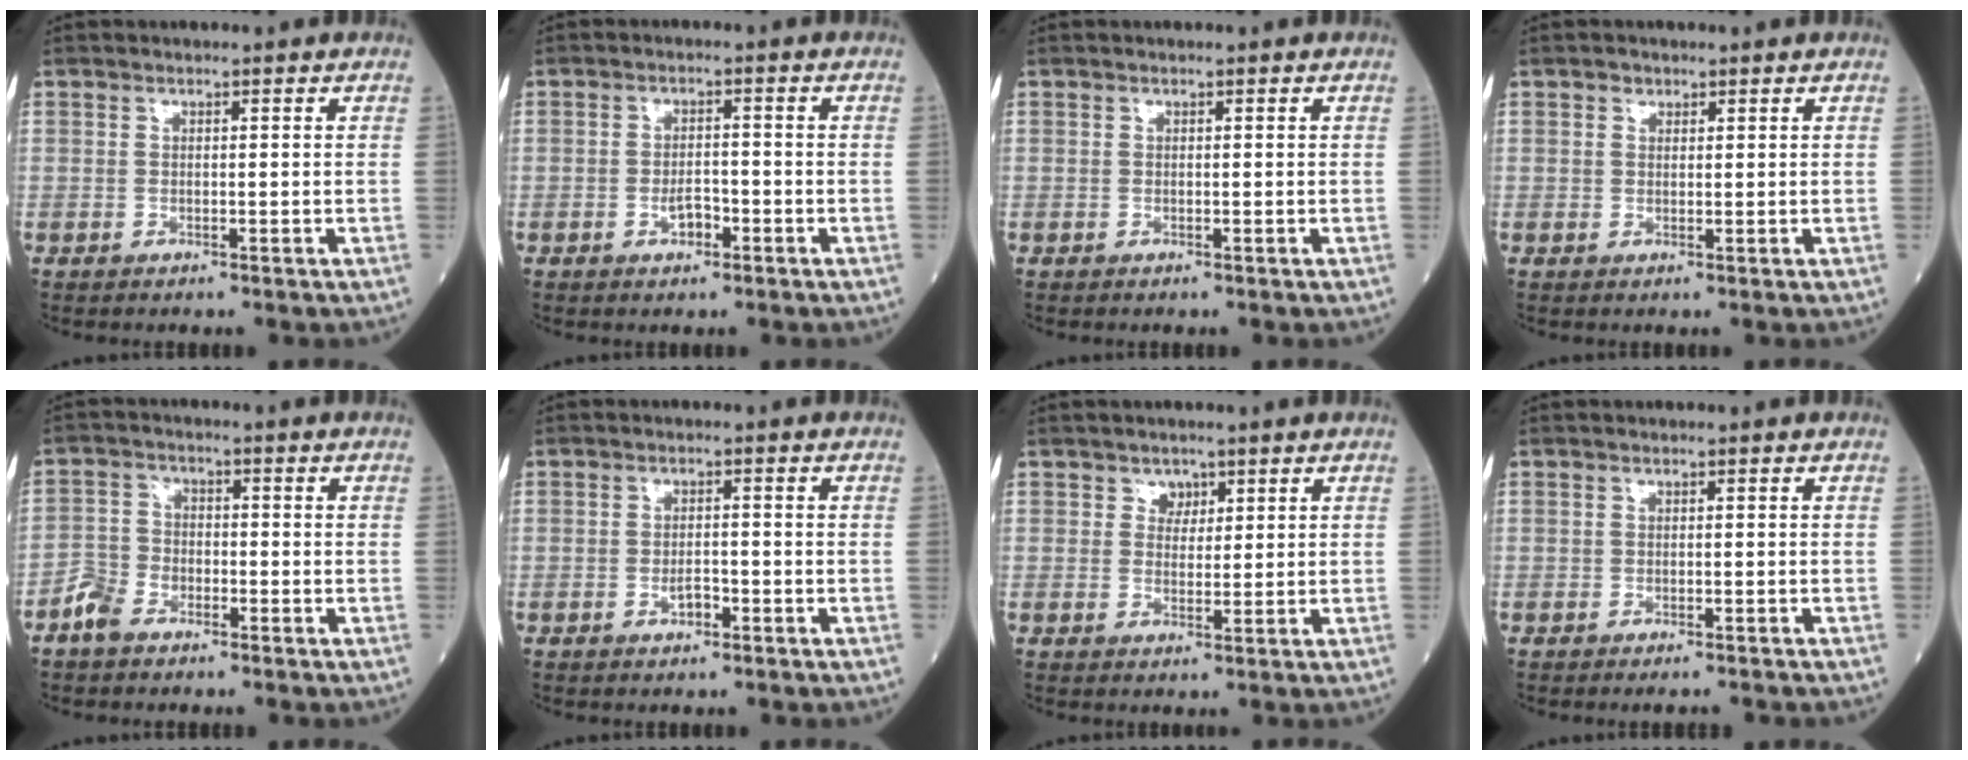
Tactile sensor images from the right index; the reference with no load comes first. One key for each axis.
{"total": 2.7, "fx": -1.3, "fy": 1.3, "fz": 1.9, "tx": -0.031, "ty": 0.005, "tz": -0.022}
{"total": 0.0}
{"total": 0.7, "fx": 0.6, "fy": 0.3, "fz": 0.2, "tx": 0.000, "ty": -0.004, "tz": 0.006}
{"total": 4.3, "fx": -3.1, "fy": 2.5, "fz": 1.7, "tx": -0.039, "ty": 0.005, "tz": -0.065}
{"total": 2.0, "fx": -1.0, "fy": 0.9, "fz": 1.5, "tx": -0.022, "ty": 0.003, "tz": -0.017}
{"total": 2.1, "fx": 1.3, "fy": 1.6, "fz": 0.5, "tx": 0.000, "ty": -0.001, "tz": 0.017}
{"total": 2.3, "fx": -2.2, "fy": 0.1, "fz": 0.8, "tx": -0.008, "ty": -0.004, "tz": -0.029}